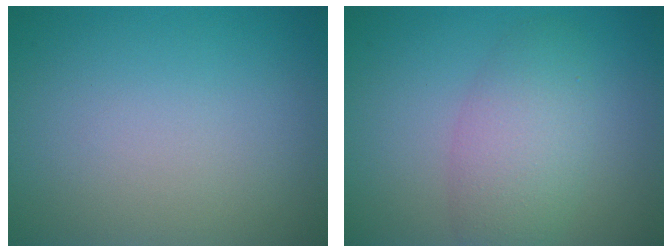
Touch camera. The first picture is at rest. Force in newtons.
{"total": 4.2, "press": 4.2, "slide": 0.1}